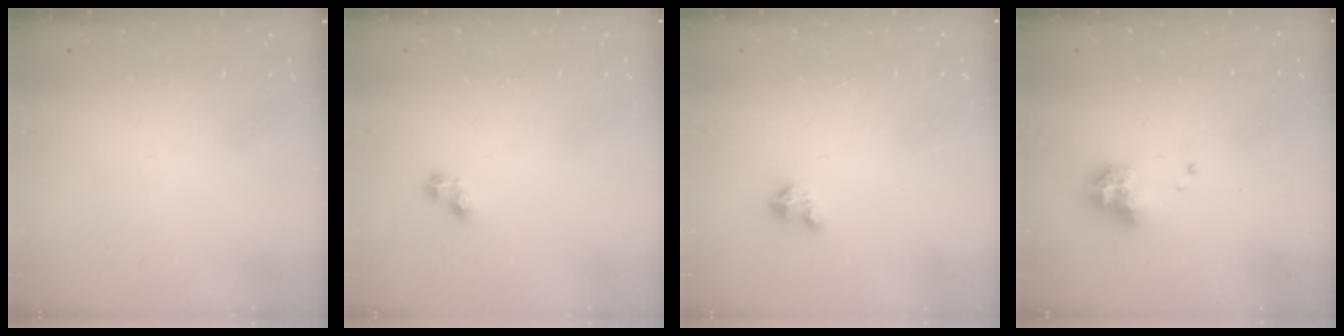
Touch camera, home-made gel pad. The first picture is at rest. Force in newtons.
{"total": 2.8, "press": 2.8, "slide": 0.4}
{"total": 1.6, "press": 1.6, "slide": 0.1}
{"total": 8.2, "press": 8.1, "slide": 1.2}